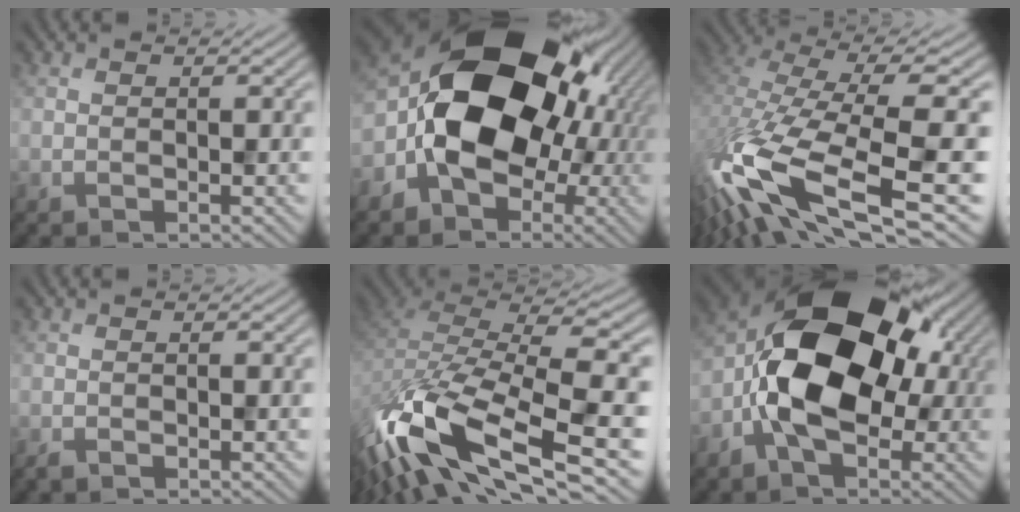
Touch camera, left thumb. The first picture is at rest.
{"total": 18.2, "force": [-0.5, 13.3, 12.4], "torque": [-0.211, -0.020, -0.007]}
{"total": 16.0, "force": [-6.0, 5.4, 13.8], "torque": [-0.319, -0.022, -0.093]}
{"total": 0.6, "force": [-0.5, 0.3, 0.2], "torque": [-0.003, -0.003, -0.009]}
{"total": 15.4, "force": [-7.0, 5.6, 12.6], "torque": [-0.291, -0.015, -0.119]}
{"total": 16.3, "force": [-1.0, 10.4, 12.6], "torque": [-0.198, 0.009, -0.033]}